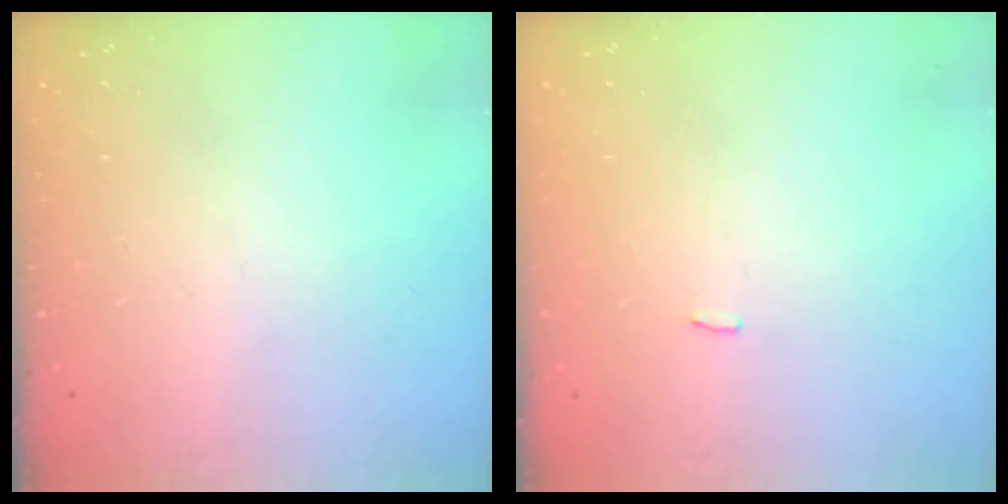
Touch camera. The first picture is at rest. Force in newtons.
{"total": 1.5, "press": 1.4, "slide": 0.3}